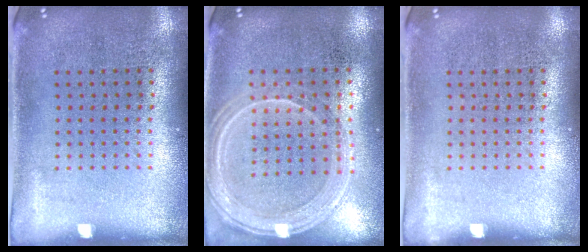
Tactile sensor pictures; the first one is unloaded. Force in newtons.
{"total": 1.2, "press": 1.2, "slide": 0.3}
{"total": 0.0}